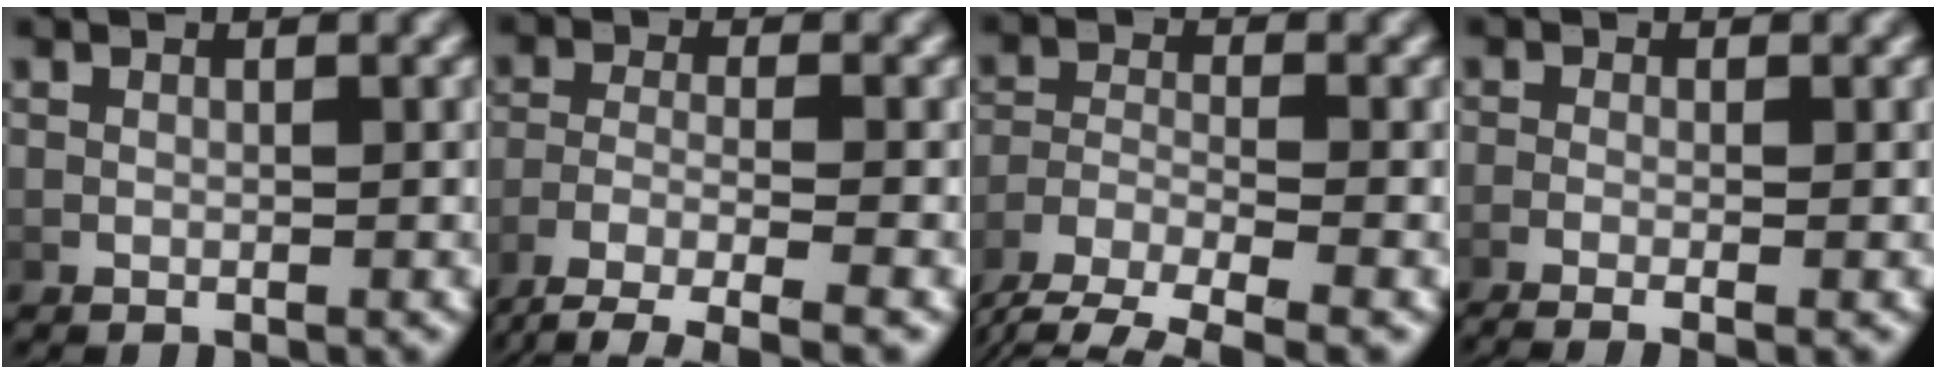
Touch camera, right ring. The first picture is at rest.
{"total": 5.2, "force": [-3.3, 2.0, 3.5], "torque": [-0.067, -0.020, -0.041]}
{"total": 4.5, "force": [-2.3, 2.4, 3.1], "torque": [-0.072, -0.019, -0.031]}
{"total": 3.2, "force": [-2.4, 0.7, 2.0], "torque": [-0.045, -0.012, -0.036]}